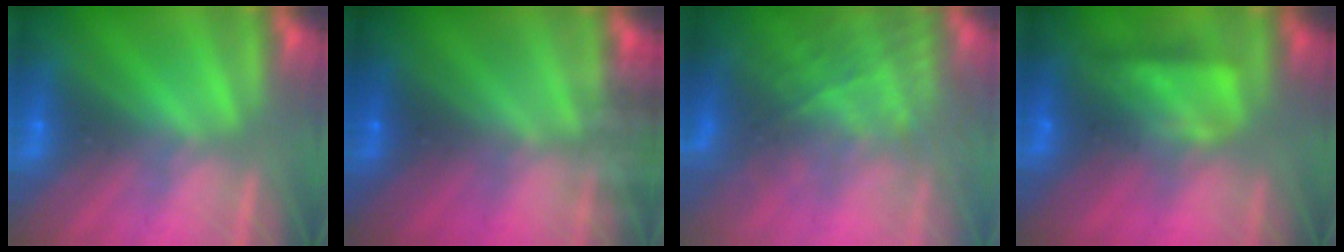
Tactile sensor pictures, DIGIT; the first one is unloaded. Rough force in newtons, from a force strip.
{"total": 7.4}
{"total": 7.5}
{"total": 7.2}